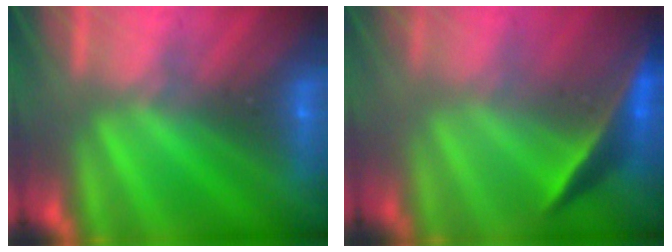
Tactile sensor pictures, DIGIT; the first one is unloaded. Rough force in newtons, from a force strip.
{"total": 1.8}